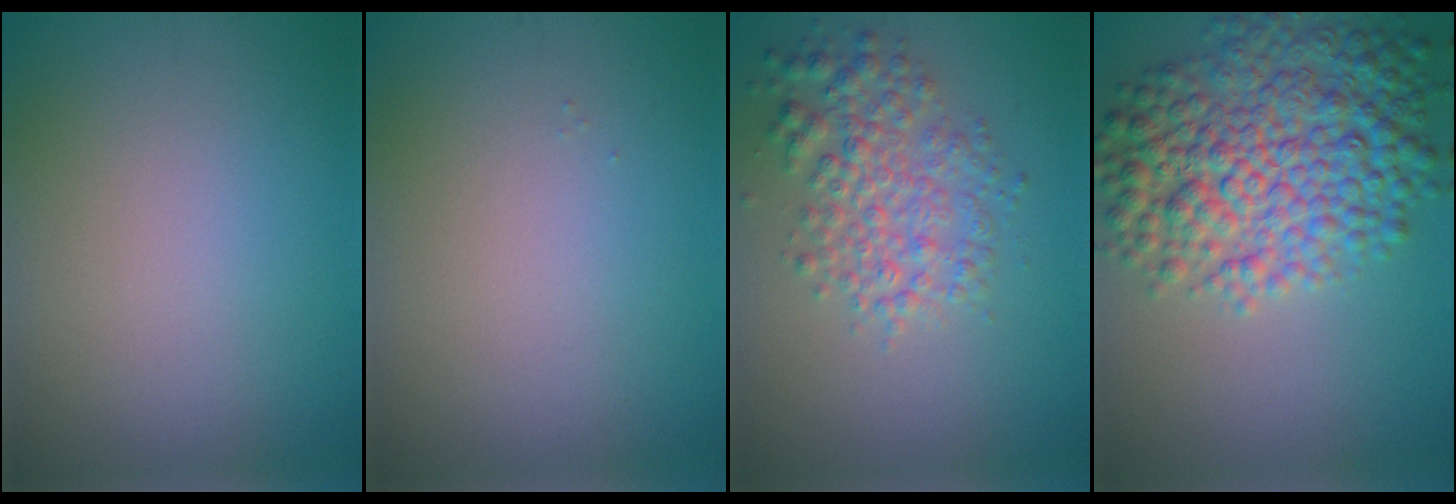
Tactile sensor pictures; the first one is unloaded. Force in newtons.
{"total": 0.0}
{"total": 4.3, "press": 4.3, "slide": 0.1}
{"total": 9.5, "press": 9.5, "slide": 0.1}